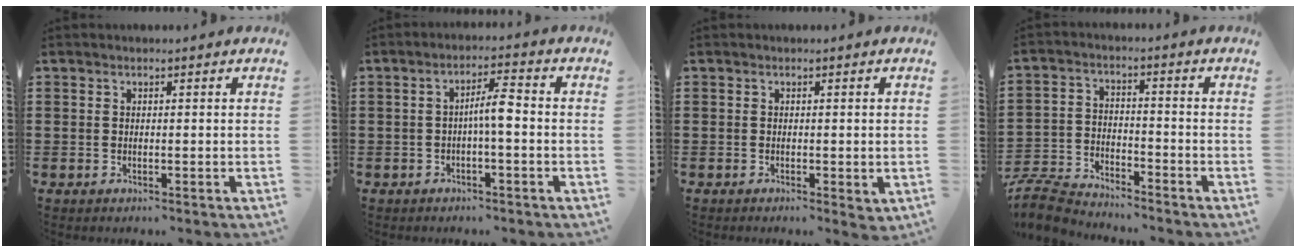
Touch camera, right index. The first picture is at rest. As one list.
[{"total": 4.2, "force": [-0.6, 0.7, 4.1], "torque": [-0.075, 0.007, -0.015]}, {"total": 0.6, "force": [-0.3, 0.3, 0.5], "torque": [-0.011, -0.002, -0.005]}, {"total": 6.4, "force": [-6.2, 1.0, 0.9], "torque": [-0.044, 0.004, -0.131]}]